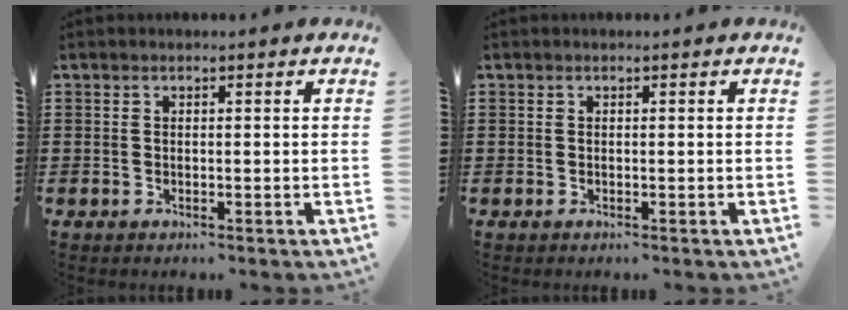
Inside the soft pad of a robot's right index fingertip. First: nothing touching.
{"total": 0.0}